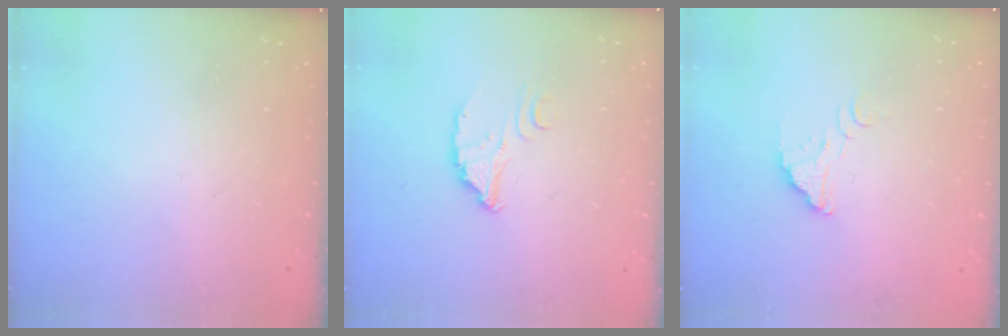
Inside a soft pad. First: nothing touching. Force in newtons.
{"total": 2.9, "press": 2.9, "slide": 0.3}
{"total": 2.5, "press": 2.5, "slide": 0.1}